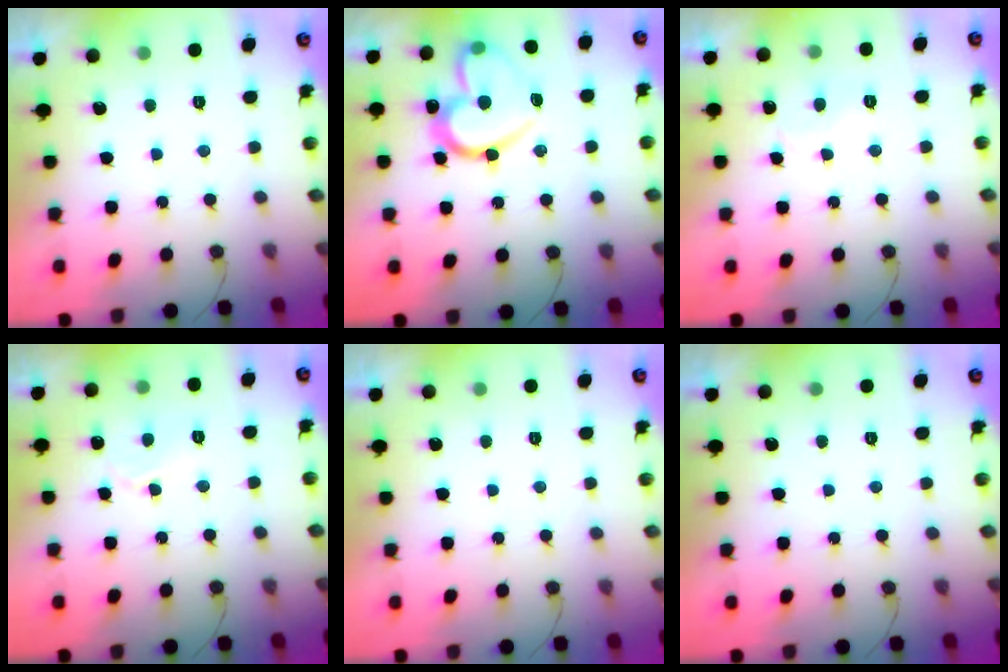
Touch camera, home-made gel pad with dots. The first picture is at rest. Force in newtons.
{"total": 19.0, "press": 19.0, "slide": 1.8}
{"total": 7.1, "press": 7.1, "slide": 0.5}
{"total": 5.6, "press": 5.5, "slide": 0.8}
{"total": 0.0}
{"total": 0.0}